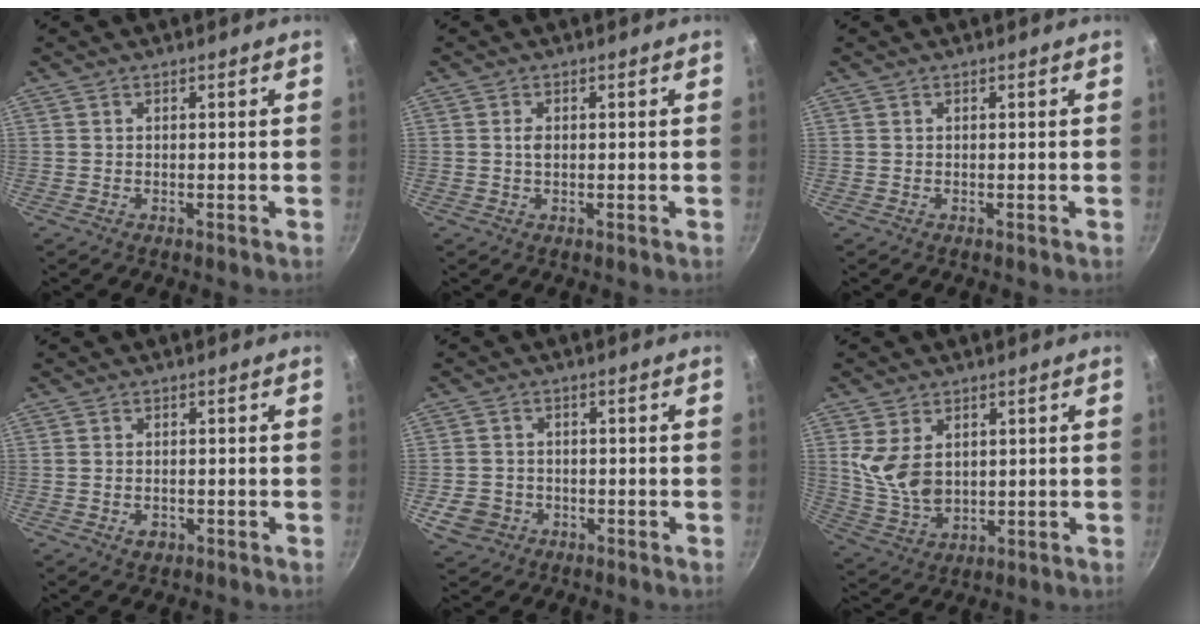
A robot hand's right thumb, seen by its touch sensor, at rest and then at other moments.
{"total": 1.5, "force": [0.1, 0.9, 1.1], "torque": [-0.021, 0.000, 0.001]}
{"total": 0.0}
{"total": 2.3, "force": [-1.0, 1.6, 1.4], "torque": [-0.021, 0.006, -0.013]}
{"total": 5.5, "force": [-2.1, 4.7, 2.0], "torque": [-0.034, 0.021, -0.030]}
{"total": 9.5, "force": [2.1, 6.3, 6.7], "torque": [-0.119, -0.024, 0.055]}